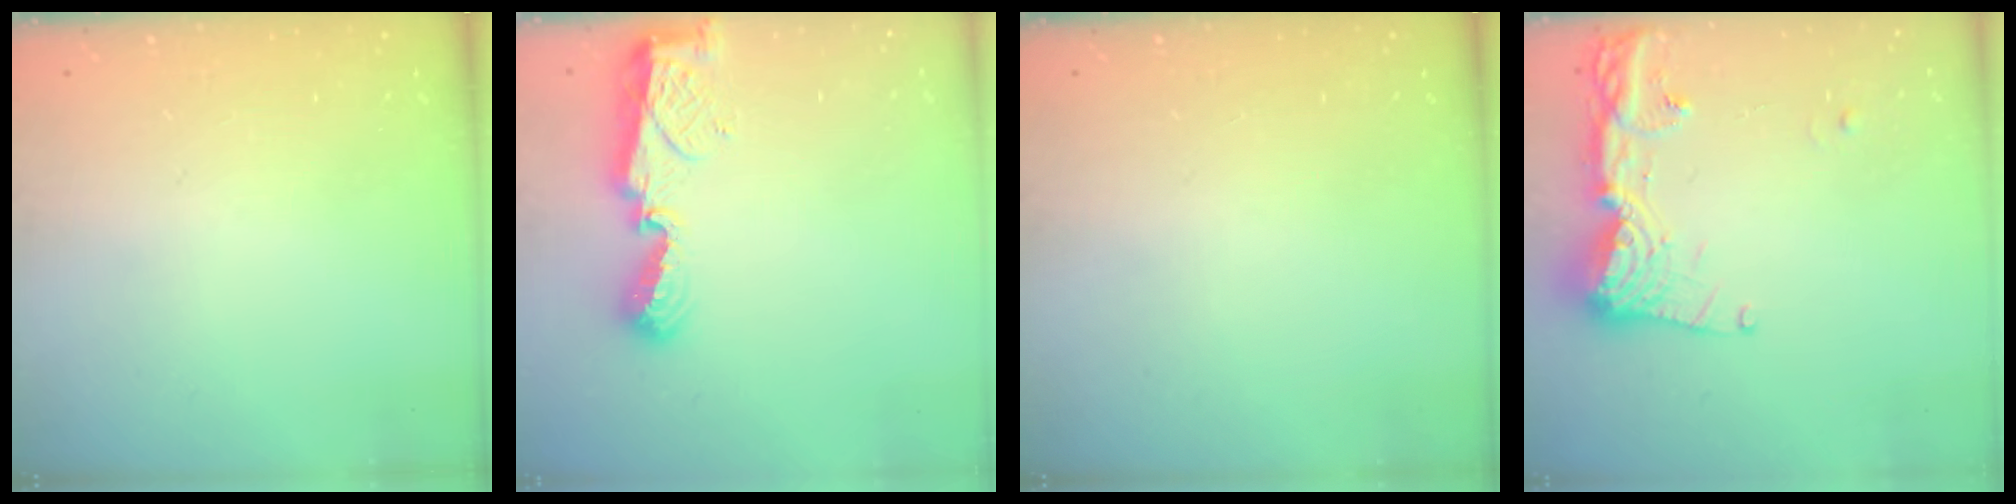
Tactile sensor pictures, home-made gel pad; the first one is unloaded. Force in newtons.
{"total": 7.3, "press": 7.3, "slide": 0.7}
{"total": 0.0}
{"total": 14.5, "press": 14.4, "slide": 1.7}